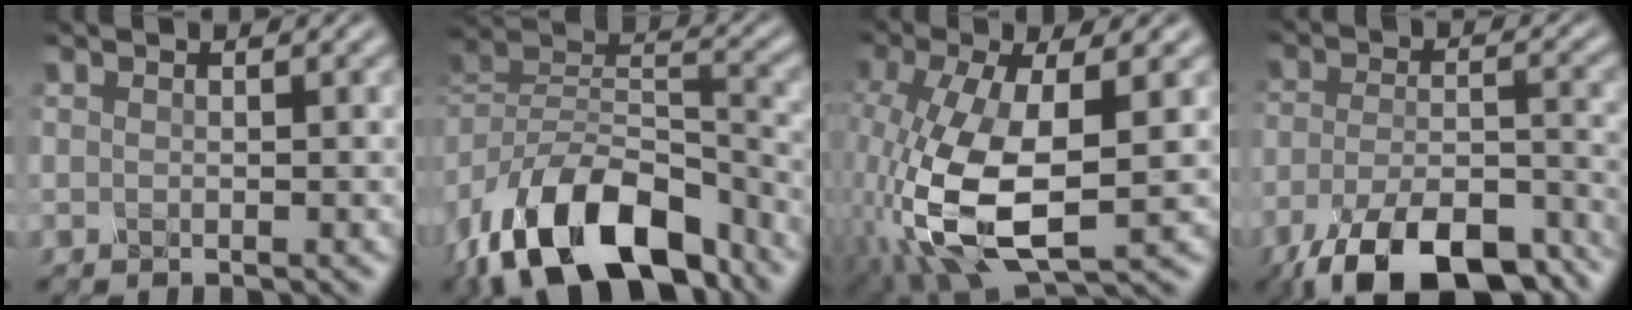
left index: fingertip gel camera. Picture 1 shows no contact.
{"total": 15.0, "force": [-10.1, 7.1, 8.4], "torque": [-0.162, 0.015, -0.196]}
{"total": 11.1, "force": [-3.0, 4.7, 9.5], "torque": [-0.222, -0.016, -0.059]}
{"total": 12.5, "force": [-9.1, 4.1, 7.5], "torque": [-0.136, -0.018, -0.155]}